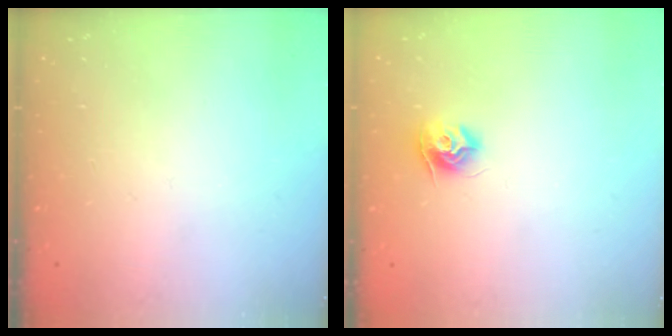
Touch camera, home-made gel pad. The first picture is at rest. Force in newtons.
{"total": 8.8, "press": 8.8, "slide": 0.2}